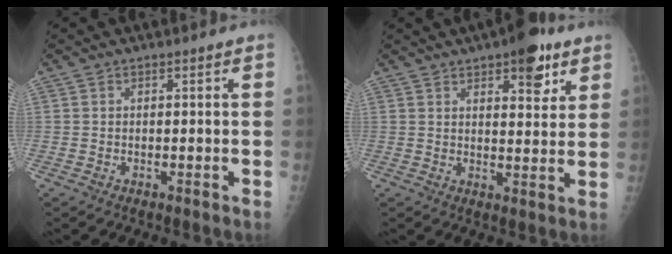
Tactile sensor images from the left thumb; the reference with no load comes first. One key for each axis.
{"total": 9.1, "fx": 5.3, "fy": 3.7, "fz": 6.4, "tx": -0.063, "ty": -0.022, "tz": 0.069}